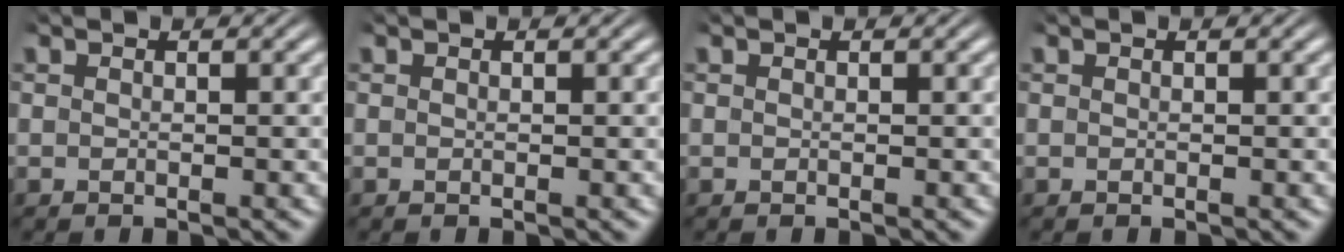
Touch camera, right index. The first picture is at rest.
{"total": 0.0}
{"total": 0.0}
{"total": 0.0}